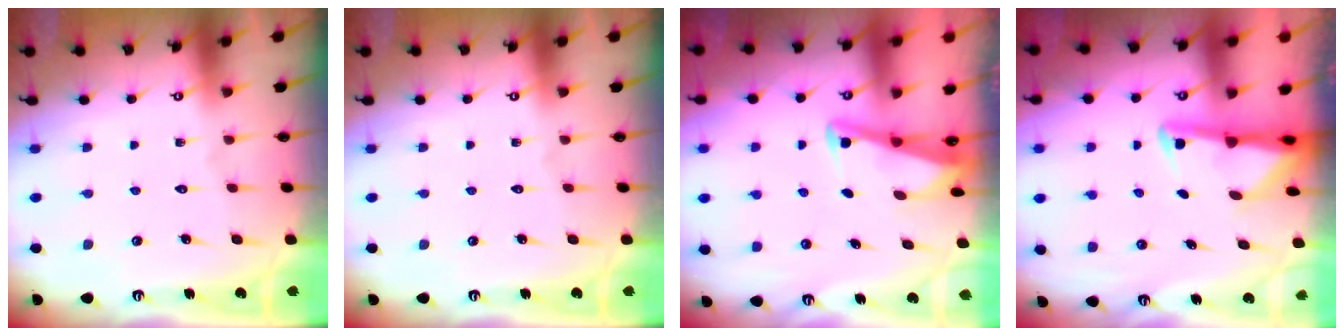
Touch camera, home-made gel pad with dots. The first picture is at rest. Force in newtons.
{"total": 0.0}
{"total": 2.7, "press": 2.7, "slide": 0.3}
{"total": 2.8, "press": 2.7, "slide": 0.7}